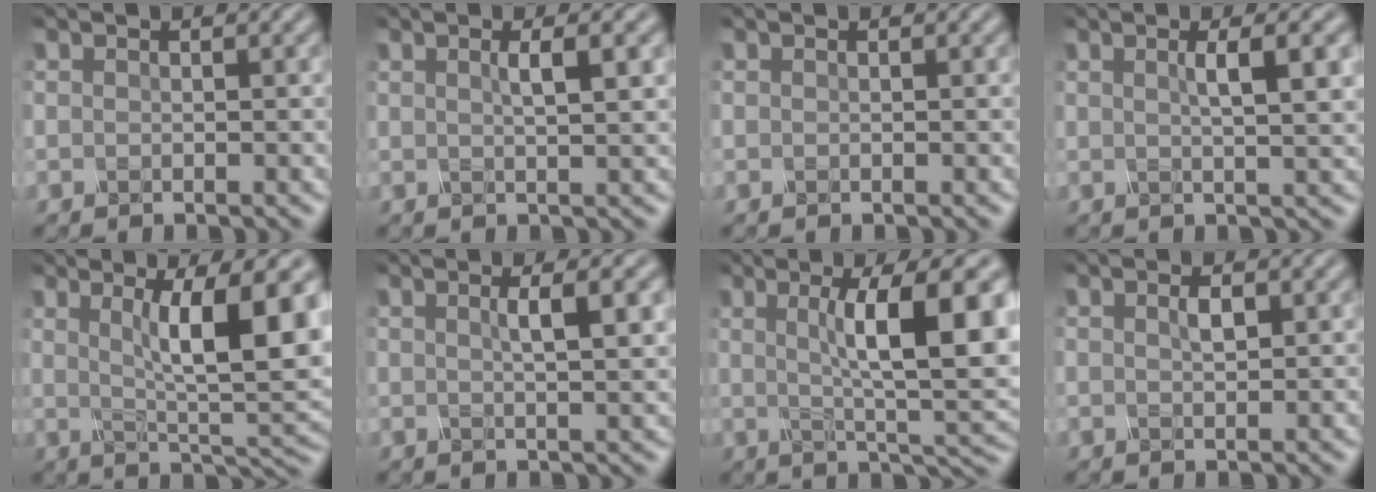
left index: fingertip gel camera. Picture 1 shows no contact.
{"total": 2.5, "force": [0.8, 0.7, 2.3], "torque": [-0.027, 0.006, 0.010]}
{"total": 0.0}
{"total": 3.8, "force": [1.0, 1.0, 3.6], "torque": [-0.043, 0.005, 0.013]}
{"total": 9.4, "force": [2.2, 2.0, 8.9], "torque": [-0.126, -0.005, 0.039]}
{"total": 3.4, "force": [0.9, 0.9, 3.1], "torque": [-0.037, 0.006, 0.012]}
{"total": 10.1, "force": [1.8, 2.1, 9.8], "torque": [-0.128, 0.003, 0.029]}
{"total": 1.2, "force": [0.4, 0.4, 1.0], "torque": [-0.023, 0.001, 0.009]}